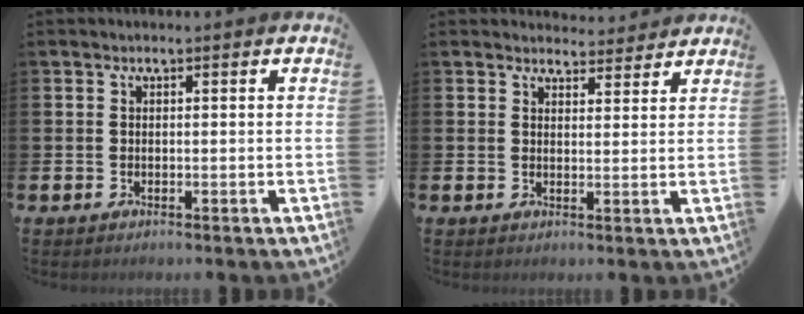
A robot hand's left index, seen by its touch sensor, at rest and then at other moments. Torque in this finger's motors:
{"motor_torque": [0.96, -1.17, 0.09, 0.00]}